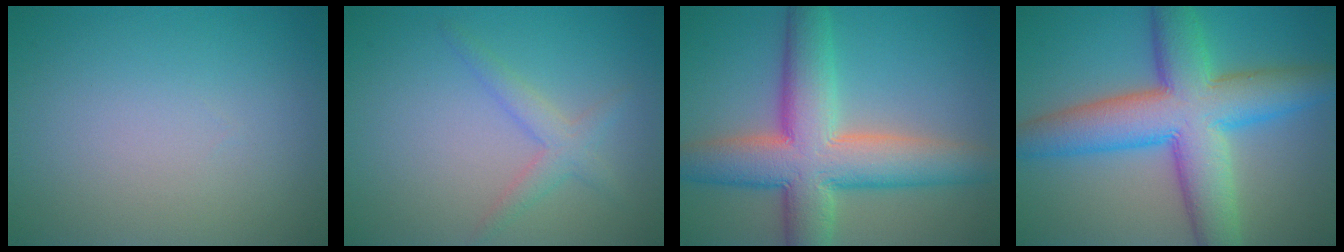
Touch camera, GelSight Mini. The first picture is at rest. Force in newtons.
{"total": 2.1, "press": 2.1, "slide": 0.1}
{"total": 10.1, "press": 10.1, "slide": 0.5}
{"total": 10.8, "press": 10.8, "slide": 0.3}